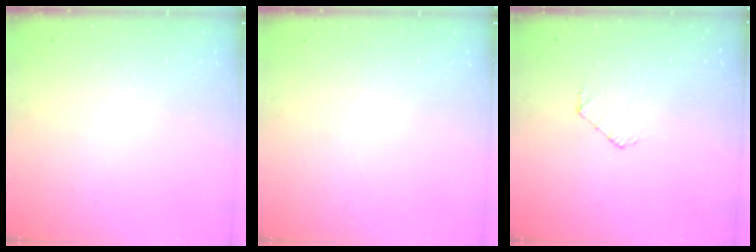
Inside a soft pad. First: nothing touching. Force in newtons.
{"total": 0.0}
{"total": 4.9, "press": 4.8, "slide": 0.5}